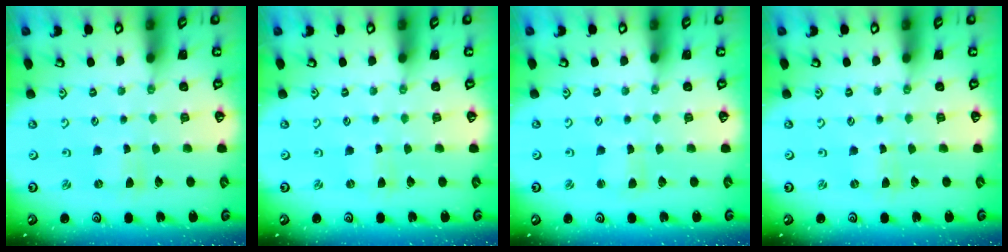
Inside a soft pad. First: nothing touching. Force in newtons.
{"total": 0.0}
{"total": 2.2, "press": 2.2, "slide": 0.2}
{"total": 0.0}